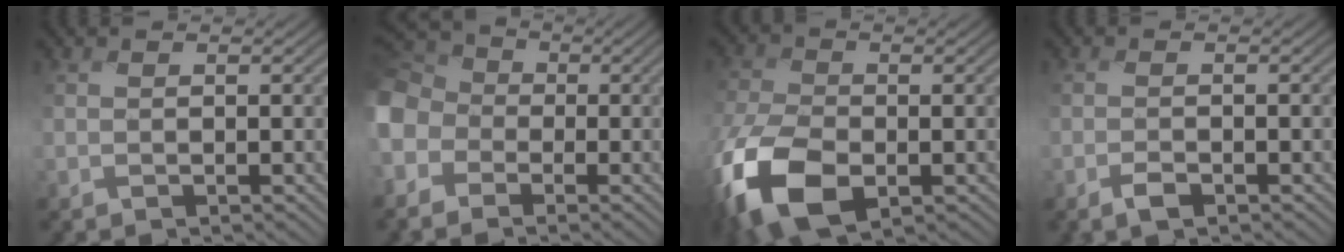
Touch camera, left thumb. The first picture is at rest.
{"total": 9.9, "force": [-3.1, 8.4, 4.2], "torque": [-0.164, -0.024, -0.089]}
{"total": 12.8, "force": [-6.1, 7.1, 8.7], "torque": [-0.231, -0.048, -0.112]}
{"total": 1.4, "force": [-1.2, 0.1, 0.8], "torque": [-0.014, 0.006, -0.029]}